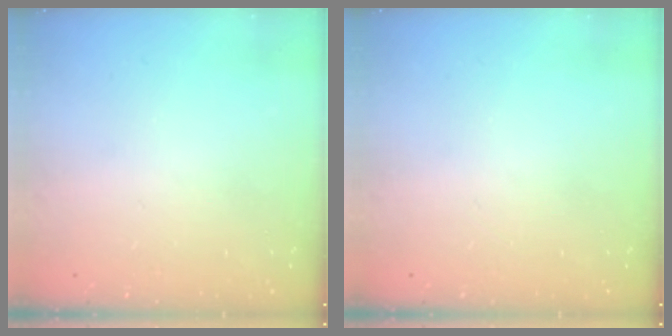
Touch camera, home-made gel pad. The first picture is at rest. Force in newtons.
{"total": 0.0}